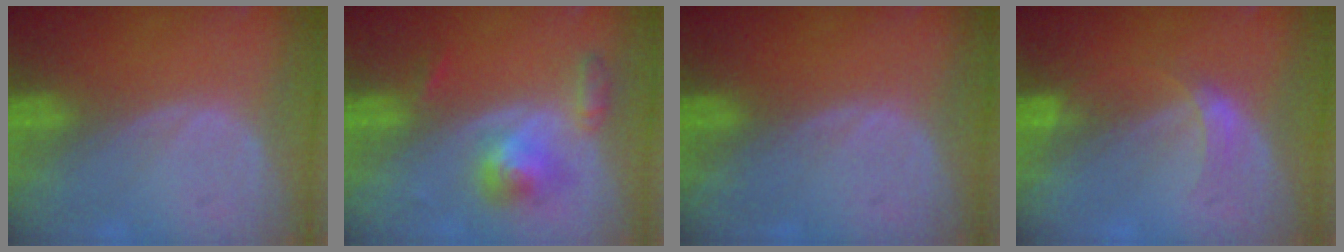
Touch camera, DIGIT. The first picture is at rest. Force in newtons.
{"total": 5.2, "press": 4.9, "slide": 1.7}
{"total": 0.0}
{"total": 2.5, "press": 2.5, "slide": 0.1}